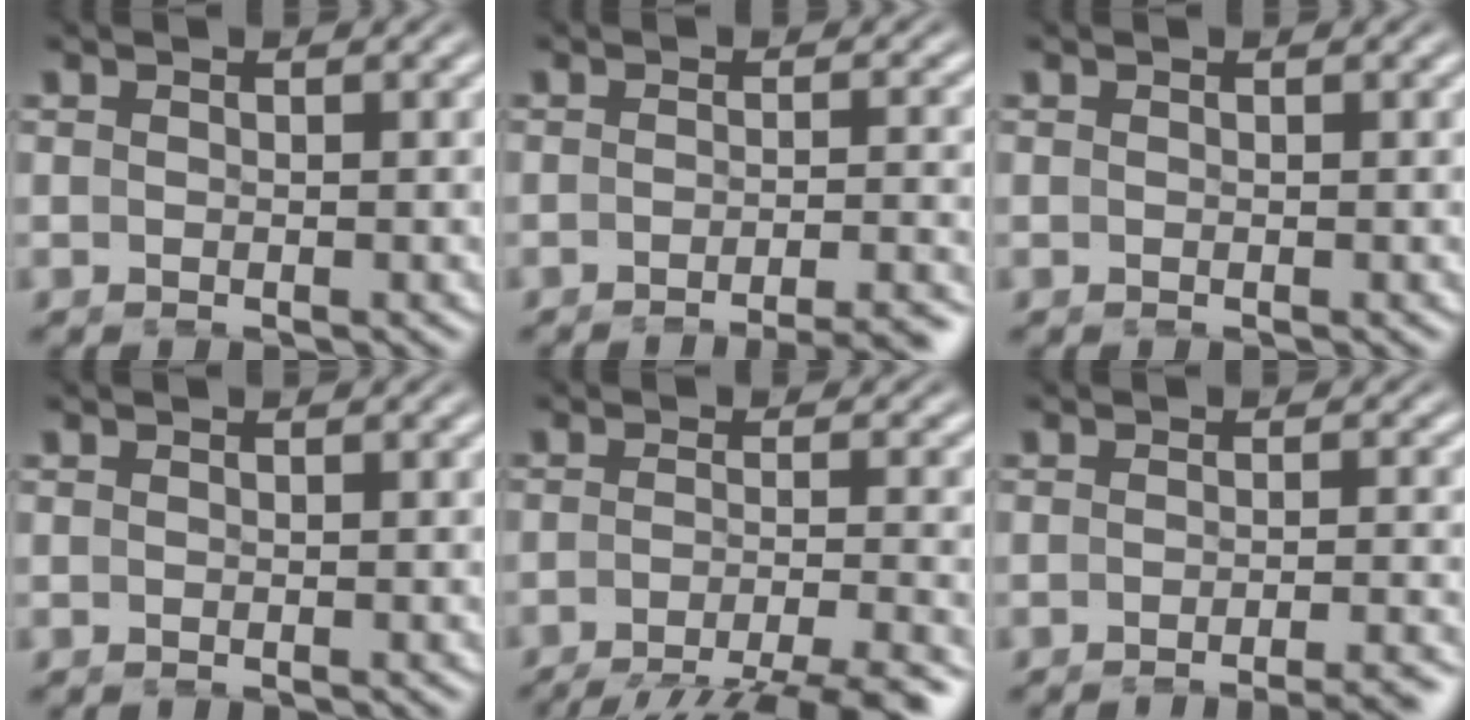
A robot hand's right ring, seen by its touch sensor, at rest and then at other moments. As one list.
[{"total": 7.8, "force": [-7.3, 1.3, 2.4], "torque": [-0.012, -0.005, -0.111]}, {"total": 0.0}, {"total": 0.0}, {"total": 10.5, "force": [-8.7, 2.9, 5.1], "torque": [-0.064, -0.028, -0.122]}, {"total": 6.0, "force": [-5.6, 0.8, 2.0], "torque": [-0.011, -0.002, -0.086]}]